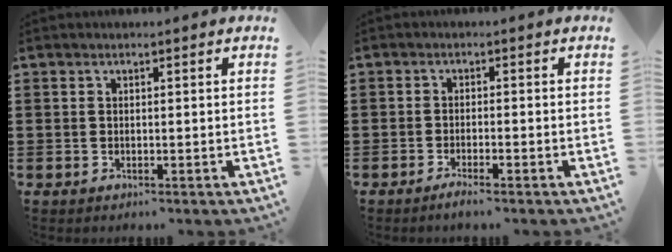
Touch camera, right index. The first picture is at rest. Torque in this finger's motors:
{"motor_torque": [0.07, 0.09, 0.04, 0.02]}